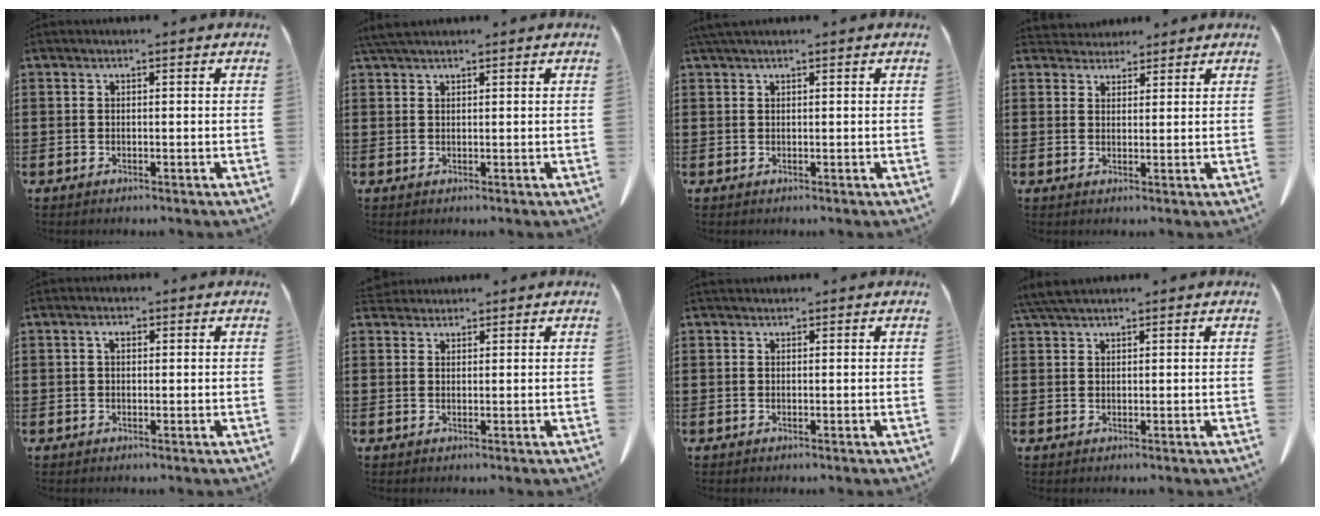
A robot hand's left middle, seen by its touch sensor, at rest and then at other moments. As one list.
[{"total": 2.3, "force": [1.9, 0.5, 1.2], "torque": [-0.029, 0.004, 0.036]}, {"total": 1.1, "force": [0.9, 0.2, 0.7], "torque": [-0.016, 0.000, 0.016]}, {"total": 2.9, "force": [2.8, 1.0, 0.0], "torque": [-0.007, -0.003, 0.053]}, {"total": 1.5, "force": [0.5, 0.9, 1.1], "torque": [-0.025, 0.009, 0.008]}, {"total": 1.9, "force": [1.8, 0.6, 0.1], "torque": [-0.008, 0.003, 0.035]}, {"total": 0.6, "force": [0.4, 0.3, 0.1], "torque": [-0.003, 0.002, 0.009]}, {"total": 3.3, "force": [2.7, 0.7, 1.8], "torque": [-0.043, 0.001, 0.052]}]